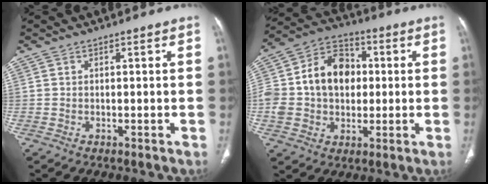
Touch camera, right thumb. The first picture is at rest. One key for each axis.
{"total": 17.2, "fx": 1.1, "fy": 12.9, "fz": 11.2, "tx": -0.185, "ty": 0.030, "tz": 0.017}